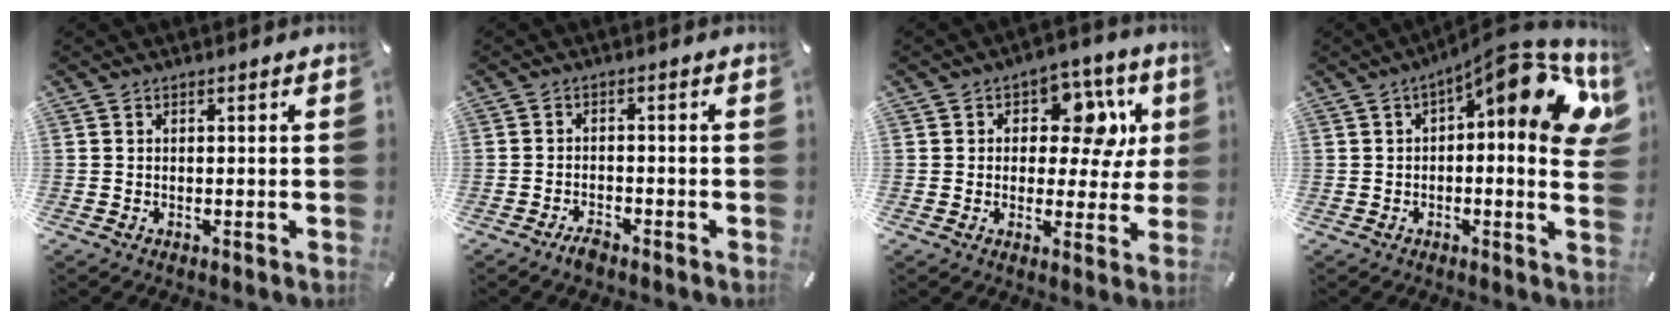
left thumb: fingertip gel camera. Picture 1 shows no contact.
{"total": 2.8, "force": [-2.5, 0.8, 1.0], "torque": [-0.016, 0.015, -0.048]}
{"total": 13.6, "force": [4.1, 8.7, 9.7], "torque": [-0.115, -0.017, 0.069]}
{"total": 14.9, "force": [5.2, 4.3, 13.3], "torque": [-0.165, -0.044, 0.075]}